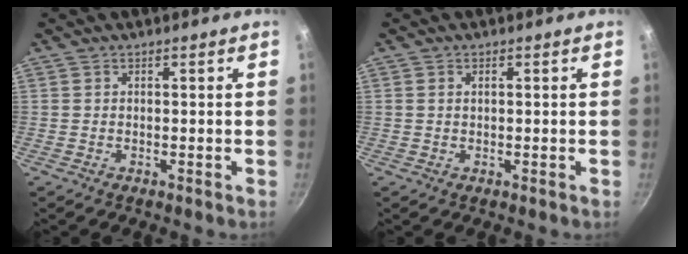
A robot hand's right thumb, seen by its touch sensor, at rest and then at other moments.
{"total": 0.8, "force": [0.2, 0.4, 0.6], "torque": [-0.008, 0.004, 0.003]}